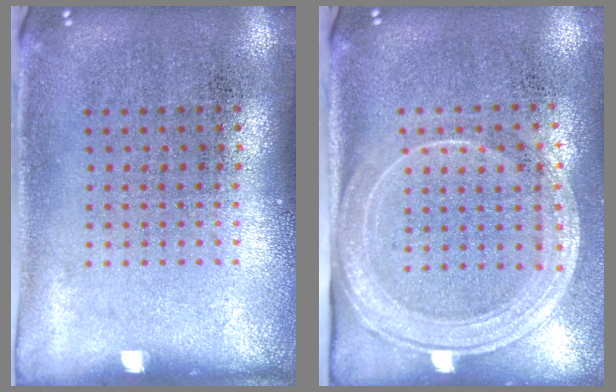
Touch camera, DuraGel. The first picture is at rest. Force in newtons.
{"total": 2.0, "press": 1.7, "slide": 1.1}